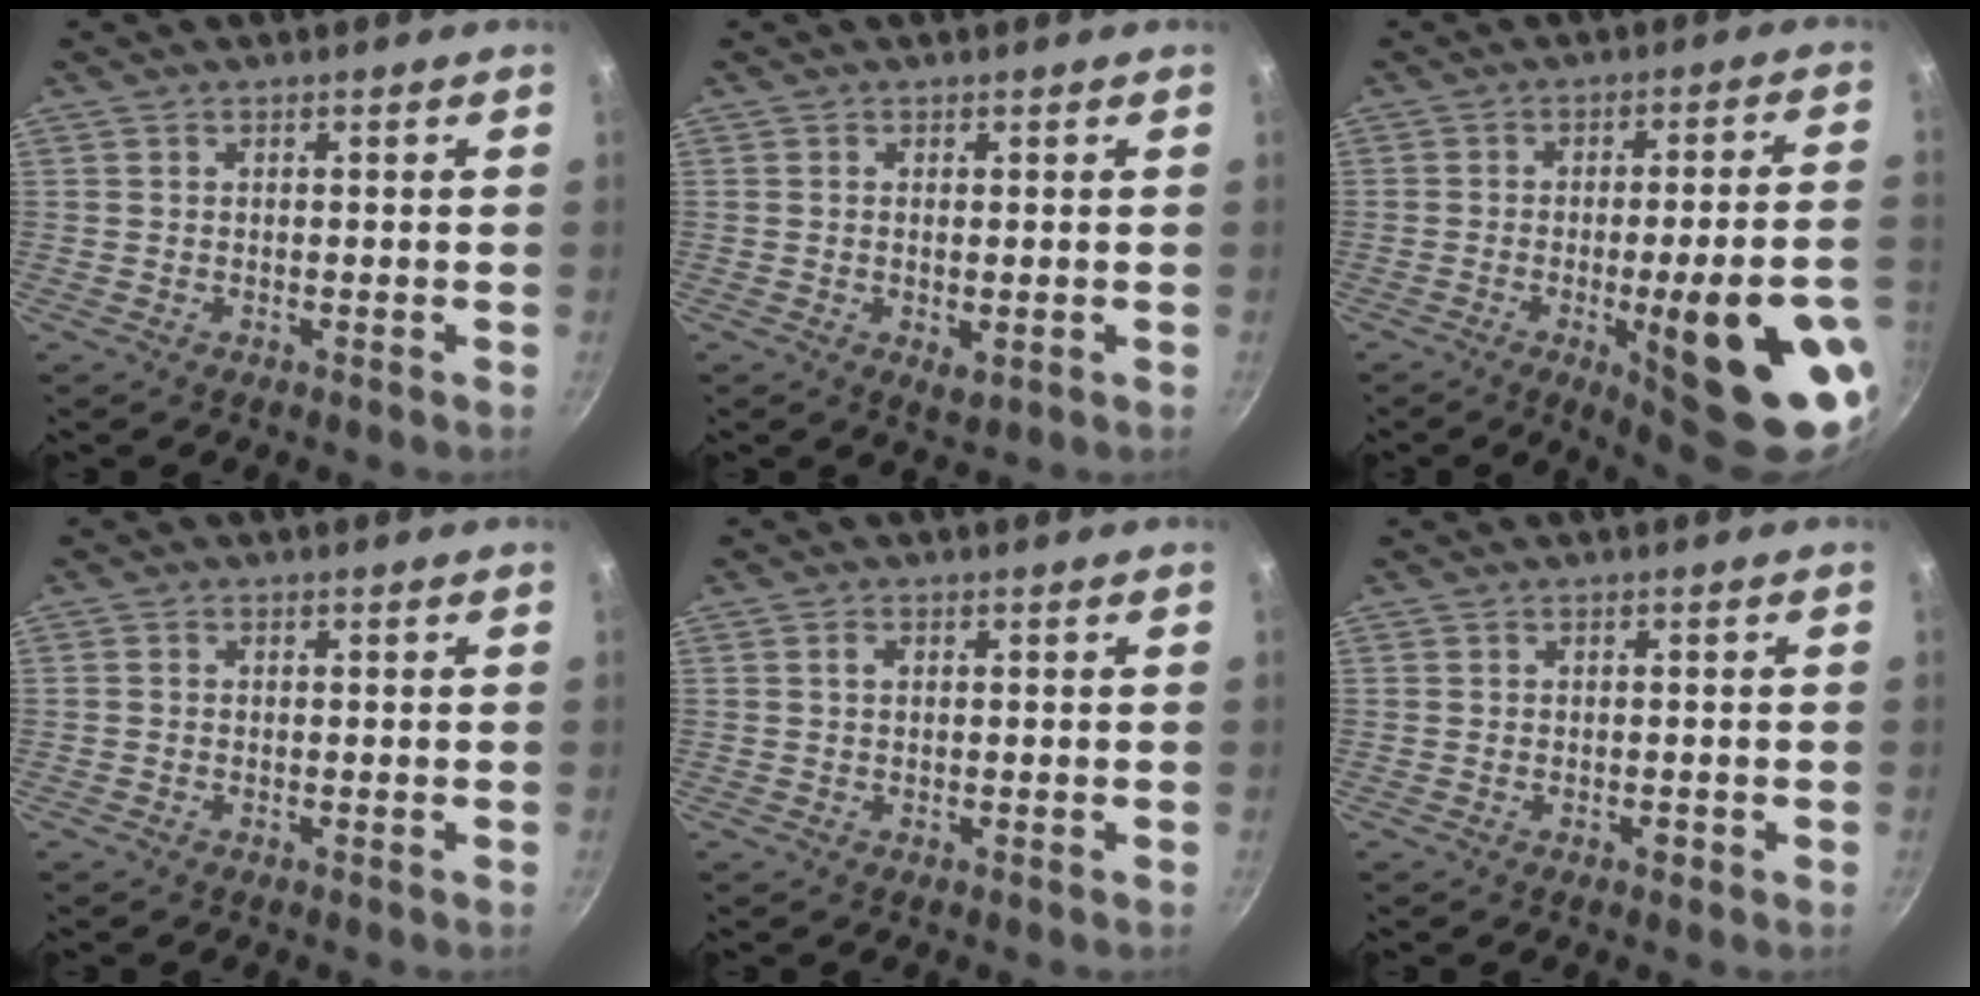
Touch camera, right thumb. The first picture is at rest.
{"total": 2.5, "force": [-0.3, 1.1, 2.3], "torque": [-0.038, -0.010, -0.002]}
{"total": 21.0, "force": [-7.6, 4.3, 19.2], "torque": [-0.228, 0.023, -0.093]}
{"total": 0.5, "force": [-0.2, 0.5, 0.2], "torque": [-0.003, 0.002, -0.005]}
{"total": 1.3, "force": [0.4, 0.8, 0.9], "torque": [-0.013, 0.004, 0.006]}
{"total": 1.1, "force": [-0.5, 0.6, 0.7], "torque": [-0.011, 0.004, -0.007]}